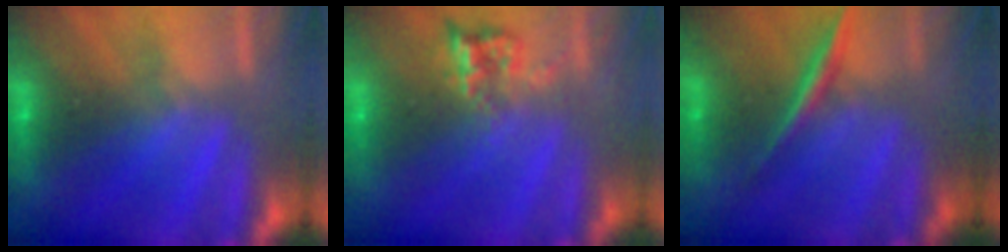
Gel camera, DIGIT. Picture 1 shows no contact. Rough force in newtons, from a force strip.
{"total": 2.4}
{"total": 1.7}